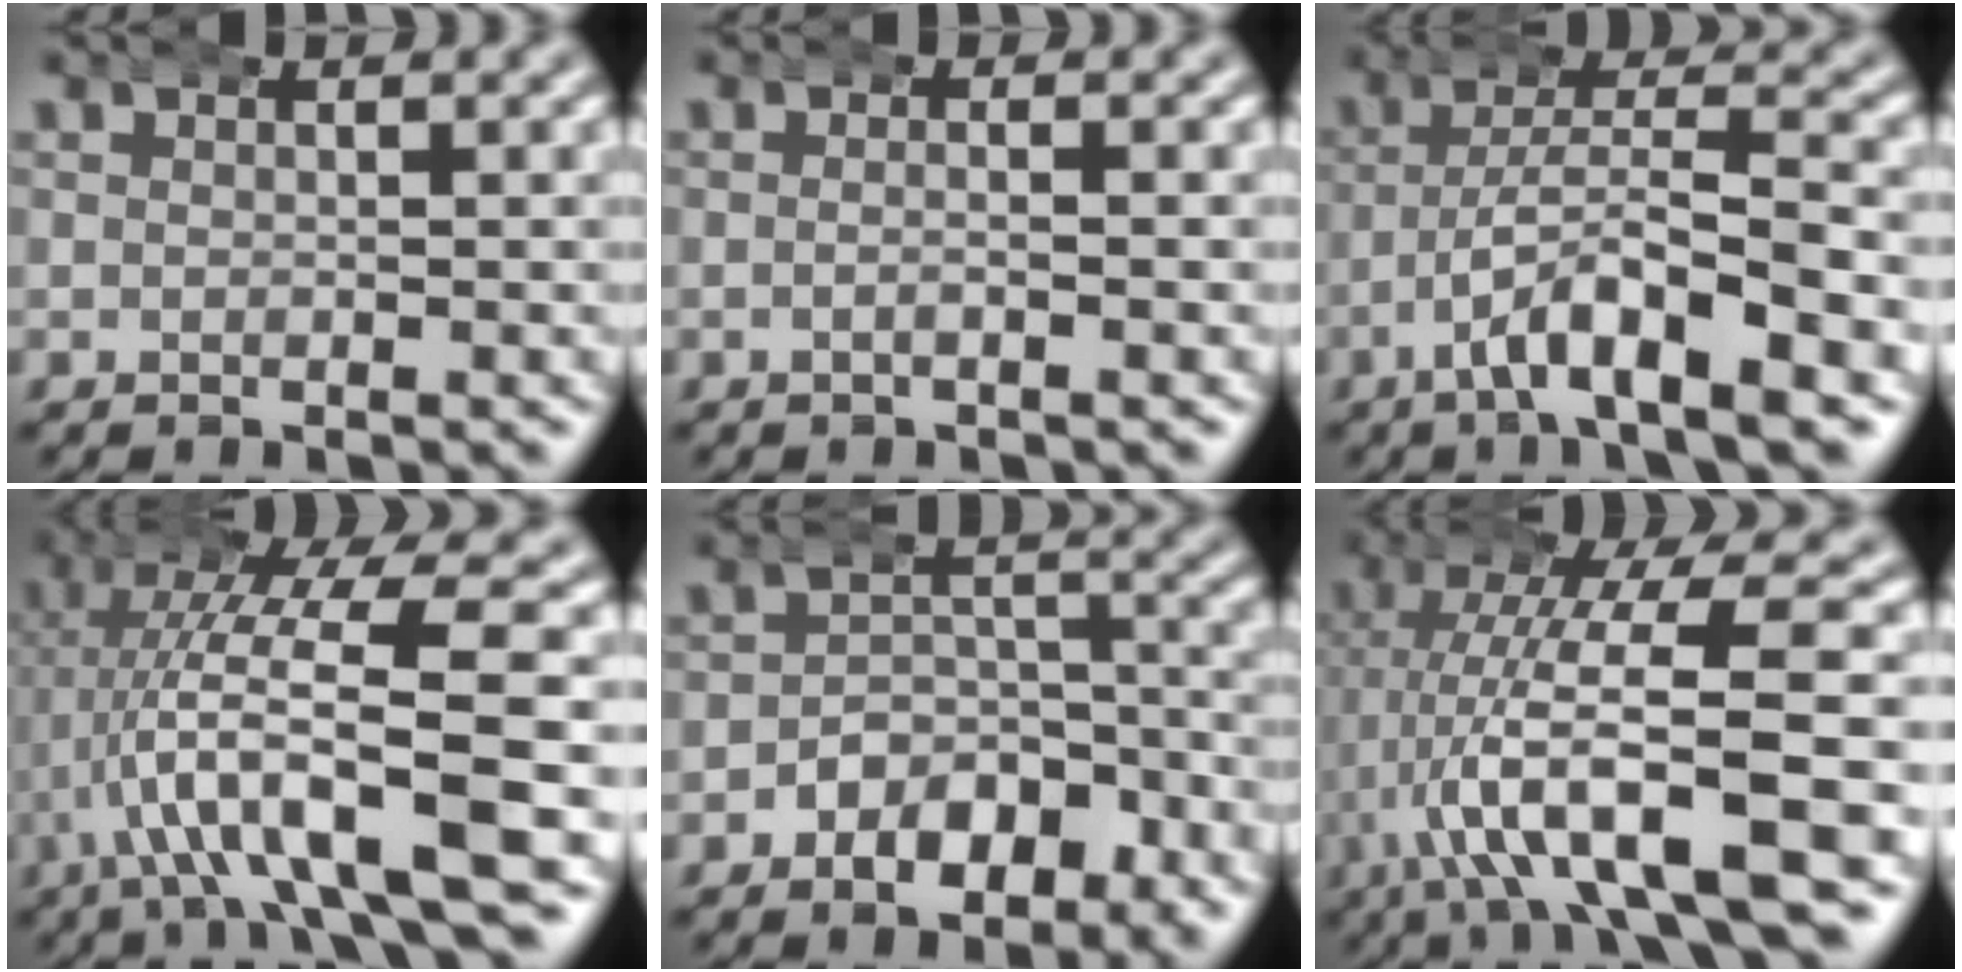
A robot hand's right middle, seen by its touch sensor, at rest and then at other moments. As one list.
[{"total": 1.2, "force": [-0.7, 0.1, 1.0], "torque": [-0.017, 0.001, -0.015]}, {"total": 6.3, "force": [-3.0, 1.8, 5.2], "torque": [-0.087, 0.002, -0.051]}, {"total": 9.6, "force": [-1.3, 3.2, 9.0], "torque": [-0.168, -0.012, -0.015]}, {"total": 5.7, "force": [-4.2, 3.2, 2.1], "torque": [-0.022, -0.001, -0.069]}, {"total": 10.8, "force": [-1.7, 4.0, 9.9], "torque": [-0.177, -0.013, -0.019]}]